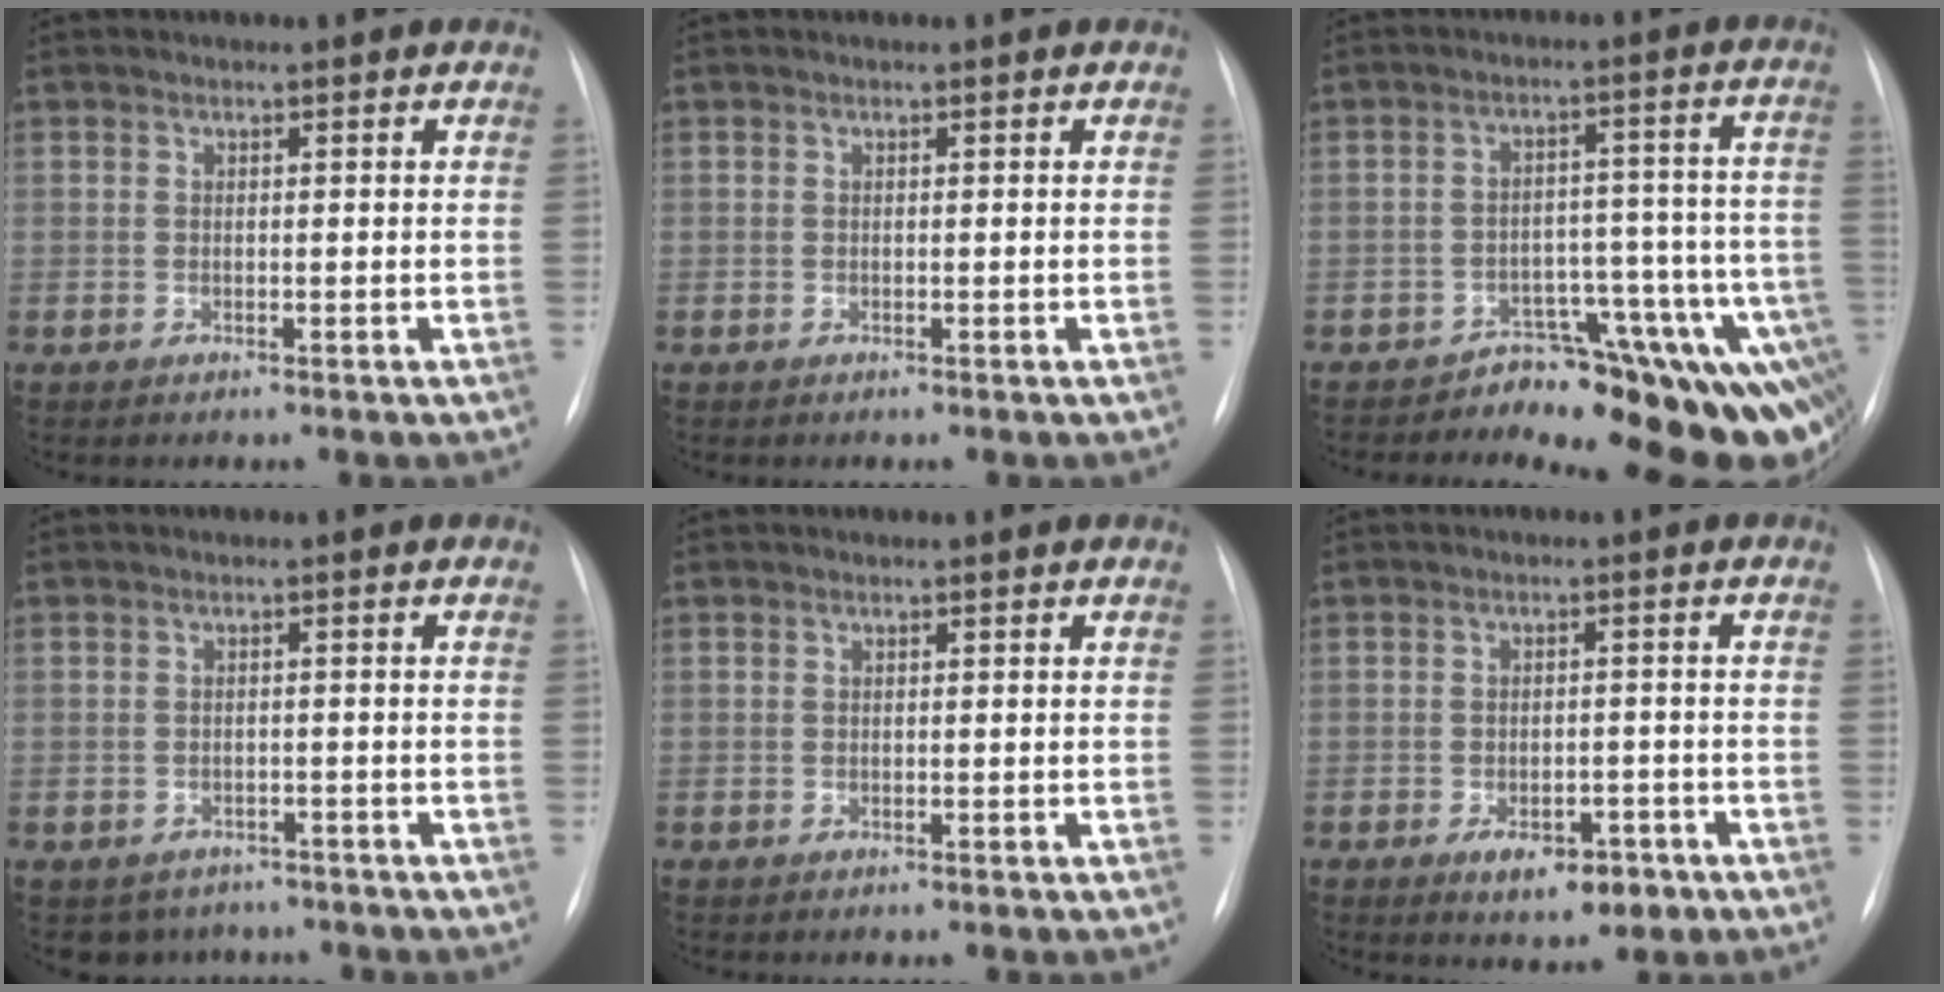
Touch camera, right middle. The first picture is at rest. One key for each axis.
{"total": 0.0}
{"total": 13.9, "fx": -11.1, "fy": 4.1, "fz": 7.4, "tx": -0.007, "ty": 0.060, "tz": -0.136}
{"total": 4.5, "fx": -3.7, "fy": 2.6, "fz": 0.0, "tx": 0.007, "ty": 0.010, "tz": -0.048}
{"total": 0.0}
{"total": 5.8, "fx": -3.2, "fy": 3.0, "fz": 3.8, "tx": -0.048, "ty": 0.005, "tz": -0.038}